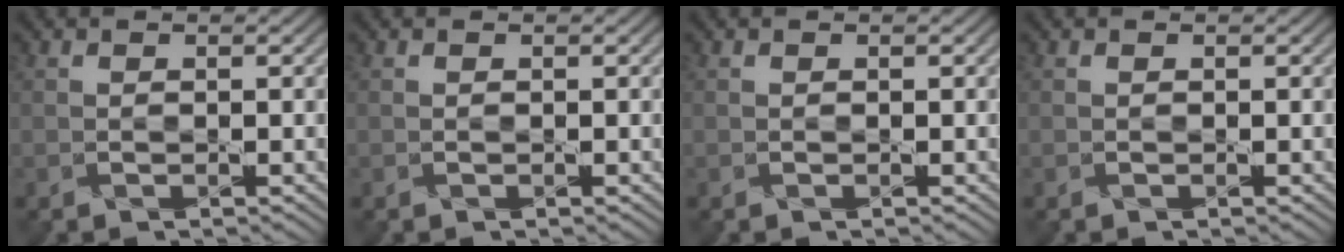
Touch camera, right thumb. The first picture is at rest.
{"total": 0.0}
{"total": 0.0}
{"total": 0.0}